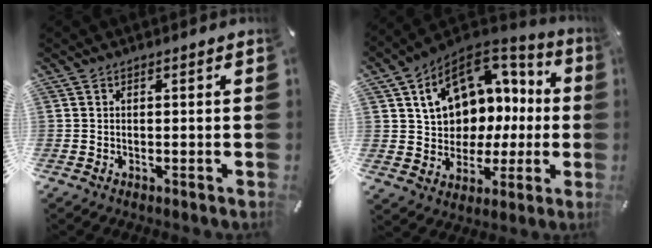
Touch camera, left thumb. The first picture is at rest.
{"total": 15.2, "force": [5.6, 12.1, 7.4], "torque": [-0.120, -0.033, 0.108]}